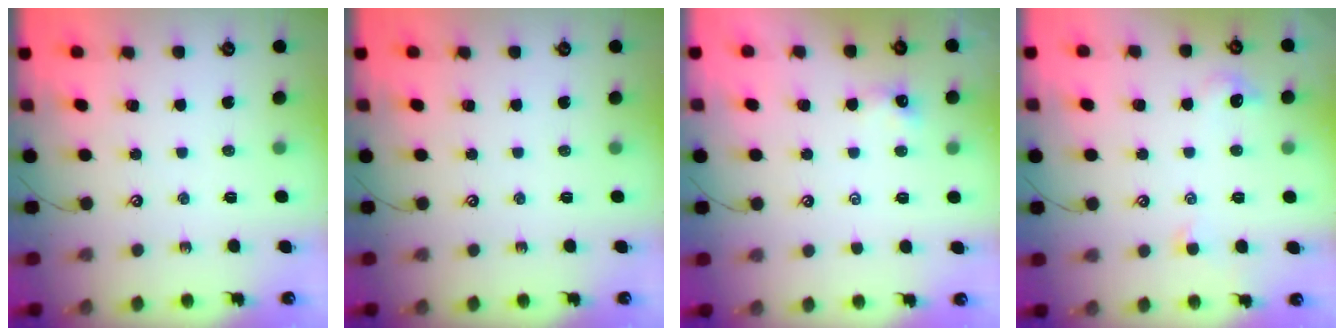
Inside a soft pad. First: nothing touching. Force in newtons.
{"total": 0.0}
{"total": 0.0}
{"total": 1.5, "press": 1.3, "slide": 0.6}